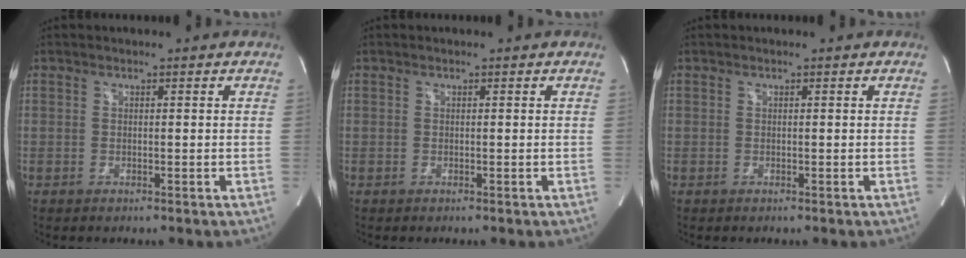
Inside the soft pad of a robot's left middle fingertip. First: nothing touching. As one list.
[{"total": 0.0}, {"total": 0.0}]